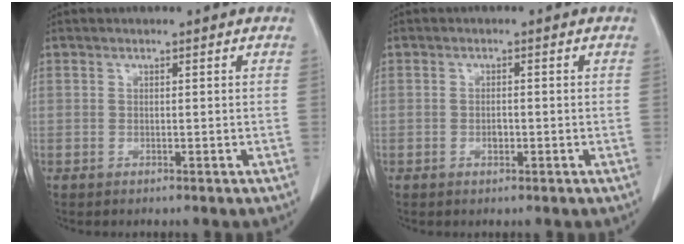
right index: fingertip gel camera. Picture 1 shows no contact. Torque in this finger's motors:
{"motor_torque": [0.10, 0.02, 0.02, 0.01]}